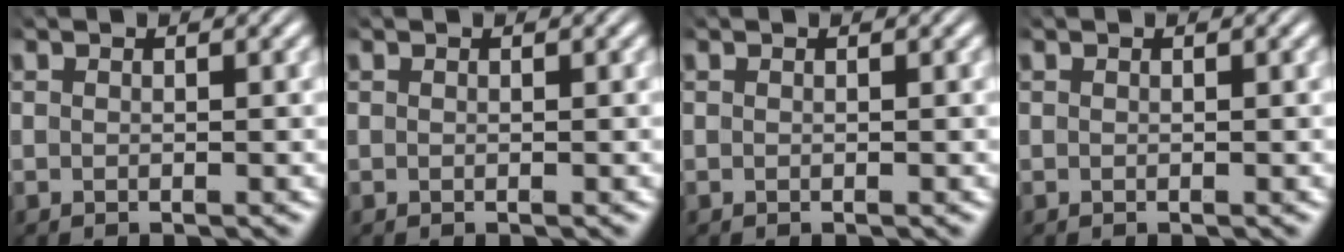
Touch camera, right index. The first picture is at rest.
{"total": 0.0}
{"total": 0.0}
{"total": 0.0}